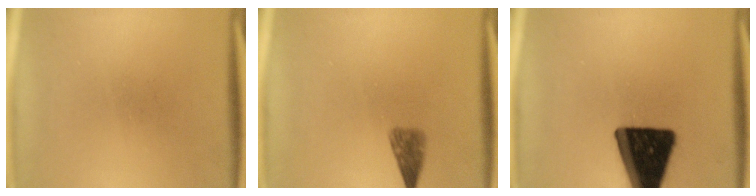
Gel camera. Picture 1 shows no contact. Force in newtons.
{"total": 2.5}
{"total": 19.3}